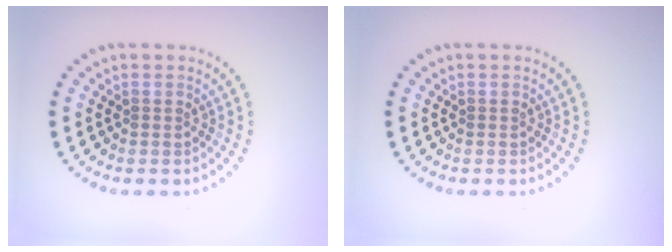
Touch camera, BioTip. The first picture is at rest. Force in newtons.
{"total": 0.0}